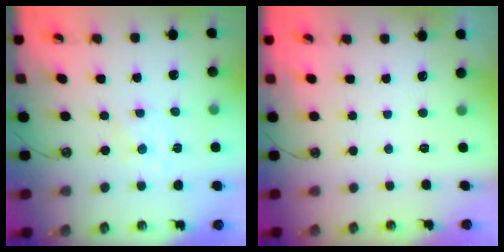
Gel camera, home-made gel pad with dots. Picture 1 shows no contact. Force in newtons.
{"total": 0.0}